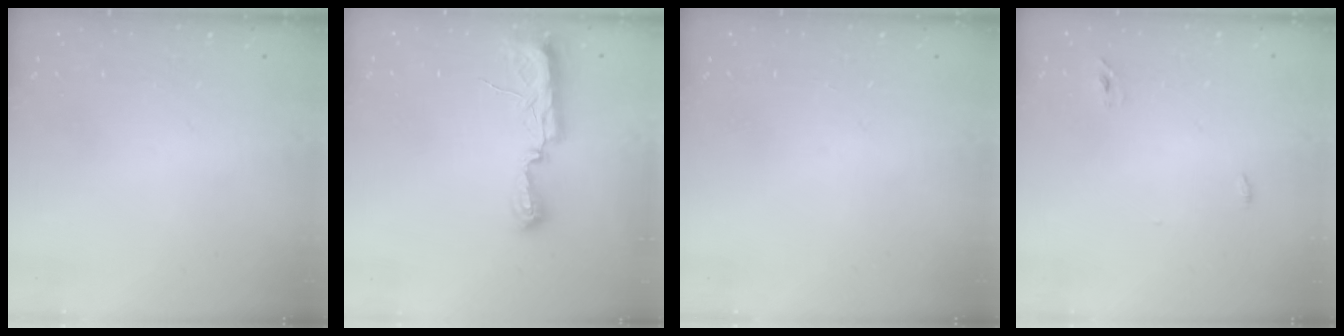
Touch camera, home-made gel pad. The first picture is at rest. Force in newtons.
{"total": 7.7, "press": 7.7, "slide": 0.7}
{"total": 0.0}
{"total": 2.9, "press": 2.7, "slide": 1.0}